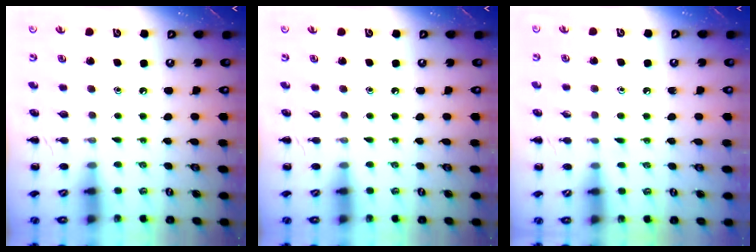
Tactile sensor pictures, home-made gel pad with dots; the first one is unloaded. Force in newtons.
{"total": 0.0}
{"total": 4.7, "press": 4.3, "slide": 1.9}